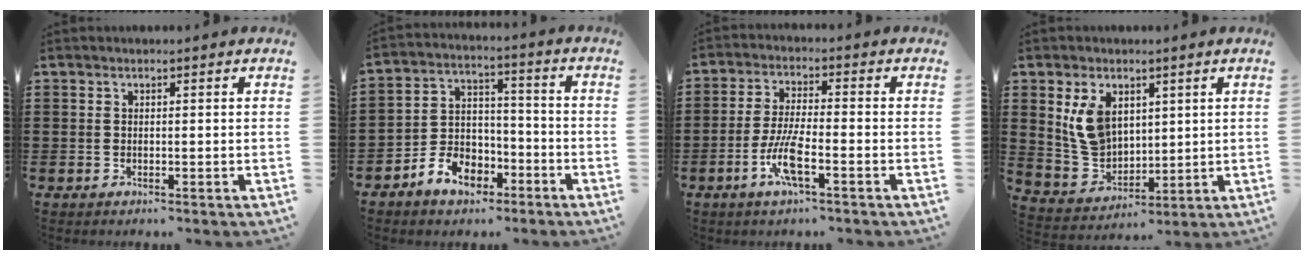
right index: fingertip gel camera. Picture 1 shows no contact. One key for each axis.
{"total": 6.8, "fx": -4.2, "fy": 4.8, "fz": 2.1, "tx": -0.059, "ty": 0.024, "tz": -0.082}
{"total": 6.8, "fx": -3.0, "fy": 1.1, "fz": 6.0, "tx": -0.140, "ty": -0.018, "tz": -0.062}
{"total": 8.0, "fx": 2.9, "fy": 5.8, "fz": 4.7, "tx": -0.124, "ty": 0.014, "tz": 0.054}